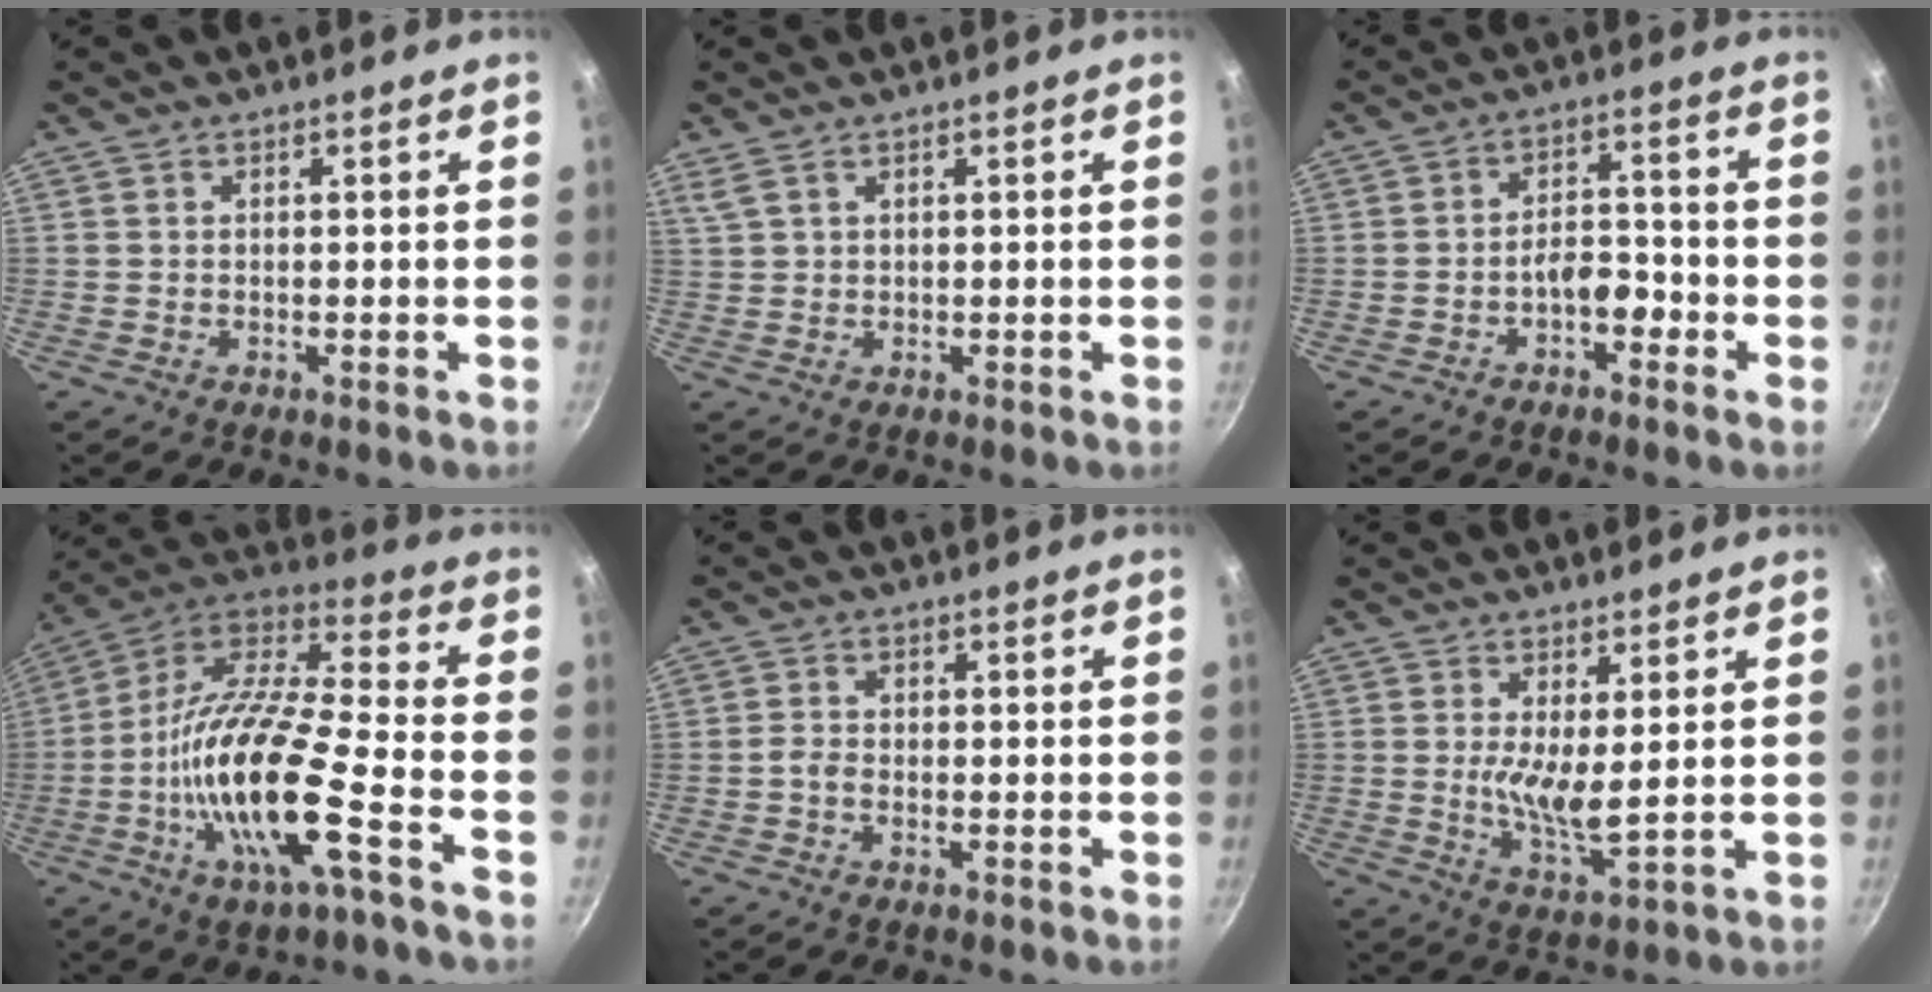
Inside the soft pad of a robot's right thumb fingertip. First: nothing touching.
{"total": 2.0, "force": [1.4, 0.8, 1.2], "torque": [-0.027, 0.002, 0.035]}
{"total": 5.8, "force": [-2.7, 3.0, 4.2], "torque": [-0.042, 0.034, -0.047]}
{"total": 20.7, "force": [-6.8, 4.7, 18.9], "torque": [-0.349, 0.033, -0.147]}
{"total": 1.7, "force": [-0.9, 1.0, 1.0], "torque": [-0.029, 0.010, -0.023]}
{"total": 6.3, "force": [1.4, 1.7, 5.9], "torque": [-0.109, -0.031, 0.029]}